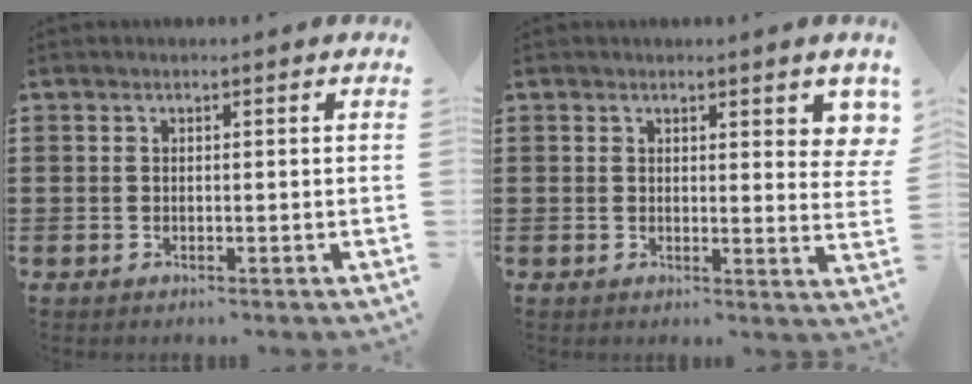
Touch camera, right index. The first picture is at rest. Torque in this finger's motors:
{"motor_torque": [0.16, 0.28, 0.16, 0.01]}